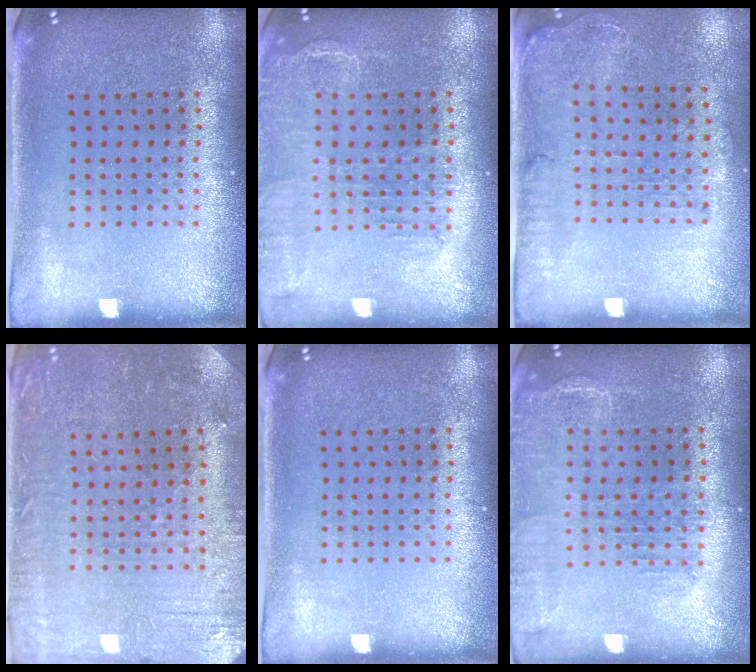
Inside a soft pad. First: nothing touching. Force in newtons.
{"total": 1.6, "press": 1.5, "slide": 0.5}
{"total": 1.4, "press": 1.2, "slide": 0.7}
{"total": 0.9, "press": 0.7, "slide": 0.5}
{"total": 0.0}
{"total": 1.6, "press": 1.5, "slide": 0.5}